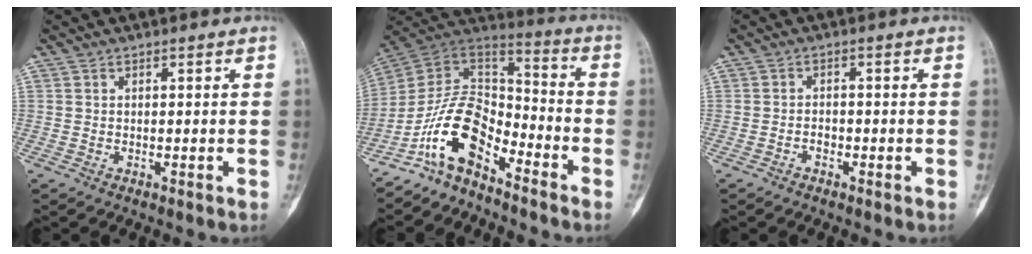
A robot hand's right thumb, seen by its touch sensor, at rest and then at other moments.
{"total": 13.2, "force": [-8.4, 6.6, 7.9], "torque": [-0.121, 0.095, -0.170]}
{"total": 1.3, "force": [-0.8, 0.9, 0.6], "torque": [-0.002, 0.007, -0.018]}